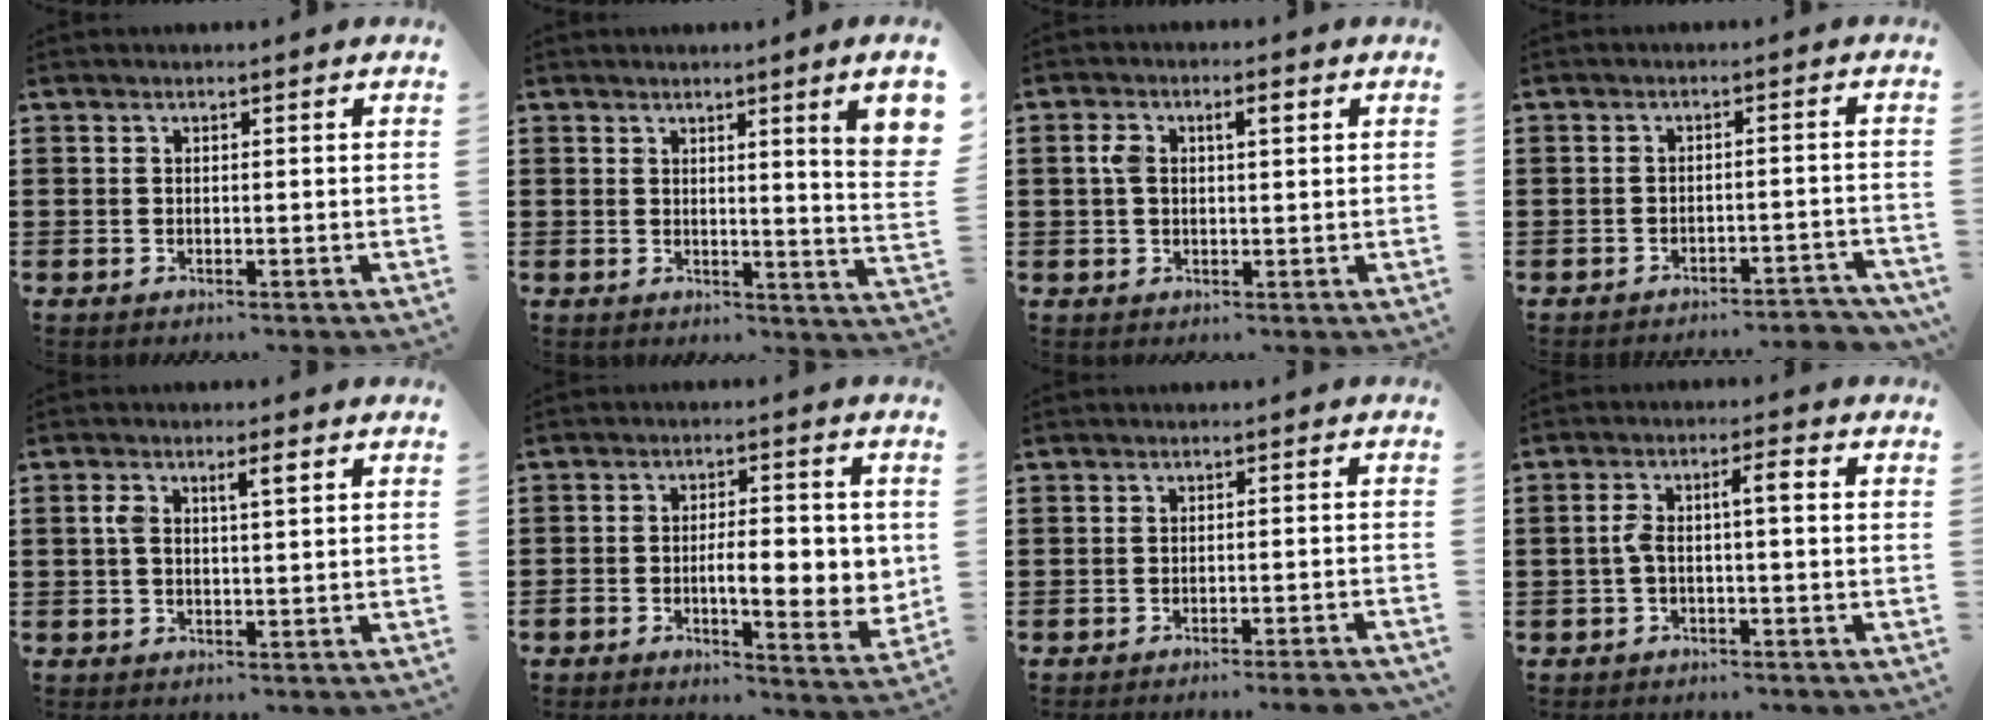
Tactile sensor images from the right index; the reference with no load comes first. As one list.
[{"total": 5.4, "force": [2.6, -0.1, 4.8], "torque": [-0.081, -0.013, 0.039]}, {"total": 3.5, "force": [0.9, 1.5, 3.1], "torque": [-0.056, 0.008, 0.010]}, {"total": 2.8, "force": [-2.8, 0.0, 0.7], "torque": [-0.016, 0.000, -0.058]}, {"total": 3.3, "force": [1.0, 1.0, 3.0], "torque": [-0.054, 0.003, 0.013]}, {"total": 7.8, "force": [-0.9, 3.0, 7.1], "torque": [-0.102, 0.000, -0.021]}, {"total": 2.0, "force": [-1.7, -0.4, 0.8], "torque": [-0.013, -0.001, -0.034]}, {"total": 3.7, "force": [-0.3, 0.7, 3.6], "torque": [-0.075, 0.006, -0.013]}]